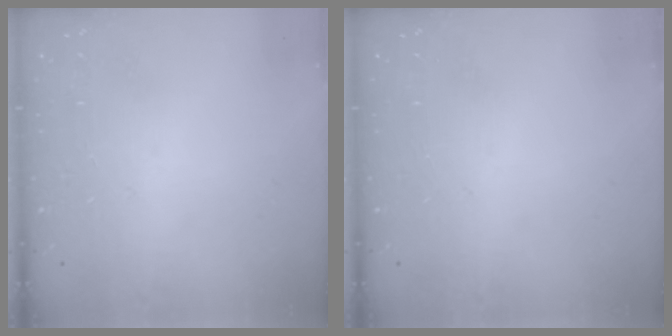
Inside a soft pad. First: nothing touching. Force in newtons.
{"total": 0.0}